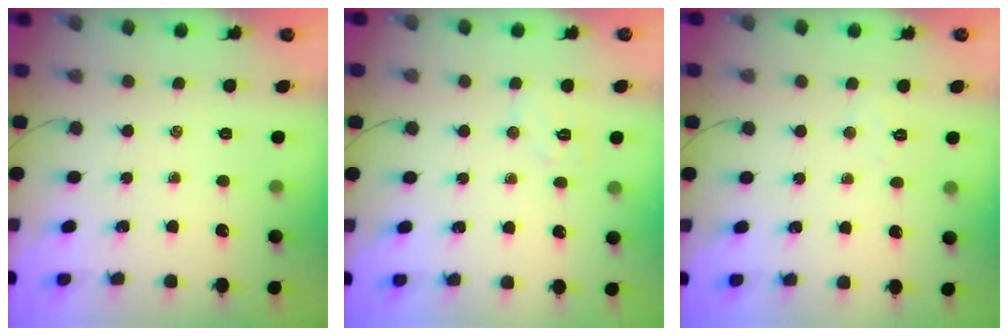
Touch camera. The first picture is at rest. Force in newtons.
{"total": 6.5, "press": 6.4, "slide": 1.1}
{"total": 4.1, "press": 4.0, "slide": 0.8}